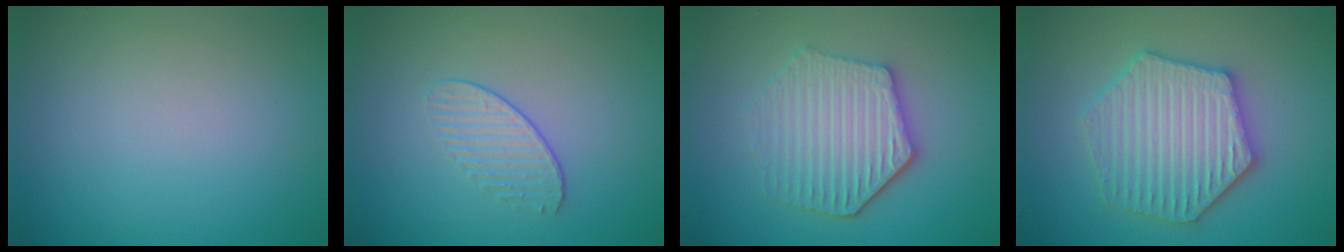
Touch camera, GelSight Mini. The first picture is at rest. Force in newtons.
{"total": 1.6, "press": 1.1, "slide": 1.2}
{"total": 5.0, "press": 4.3, "slide": 2.6}
{"total": 6.3, "press": 6.2, "slide": 1.2}